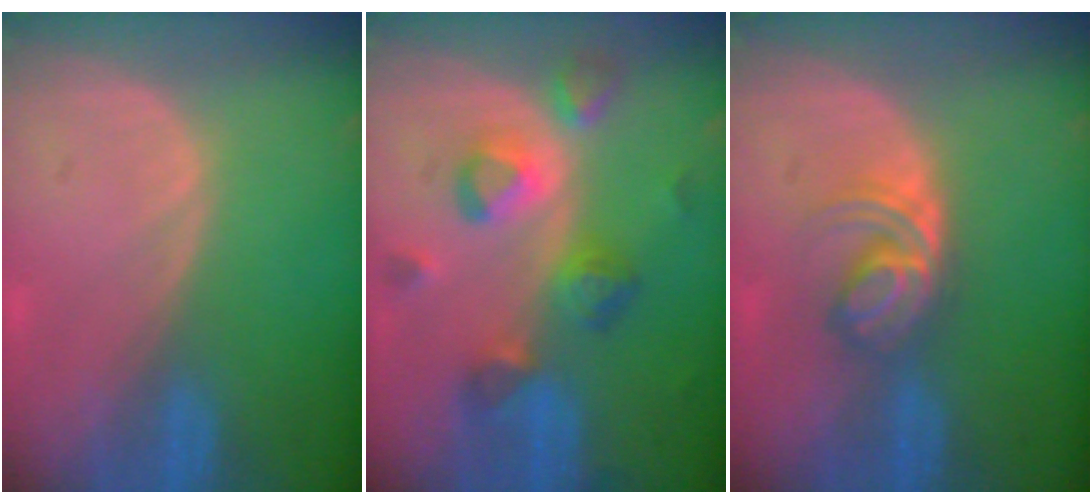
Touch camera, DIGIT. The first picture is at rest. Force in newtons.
{"total": 8.3, "press": 7.8, "slide": 2.8}
{"total": 5.9, "press": 5.1, "slide": 3.0}